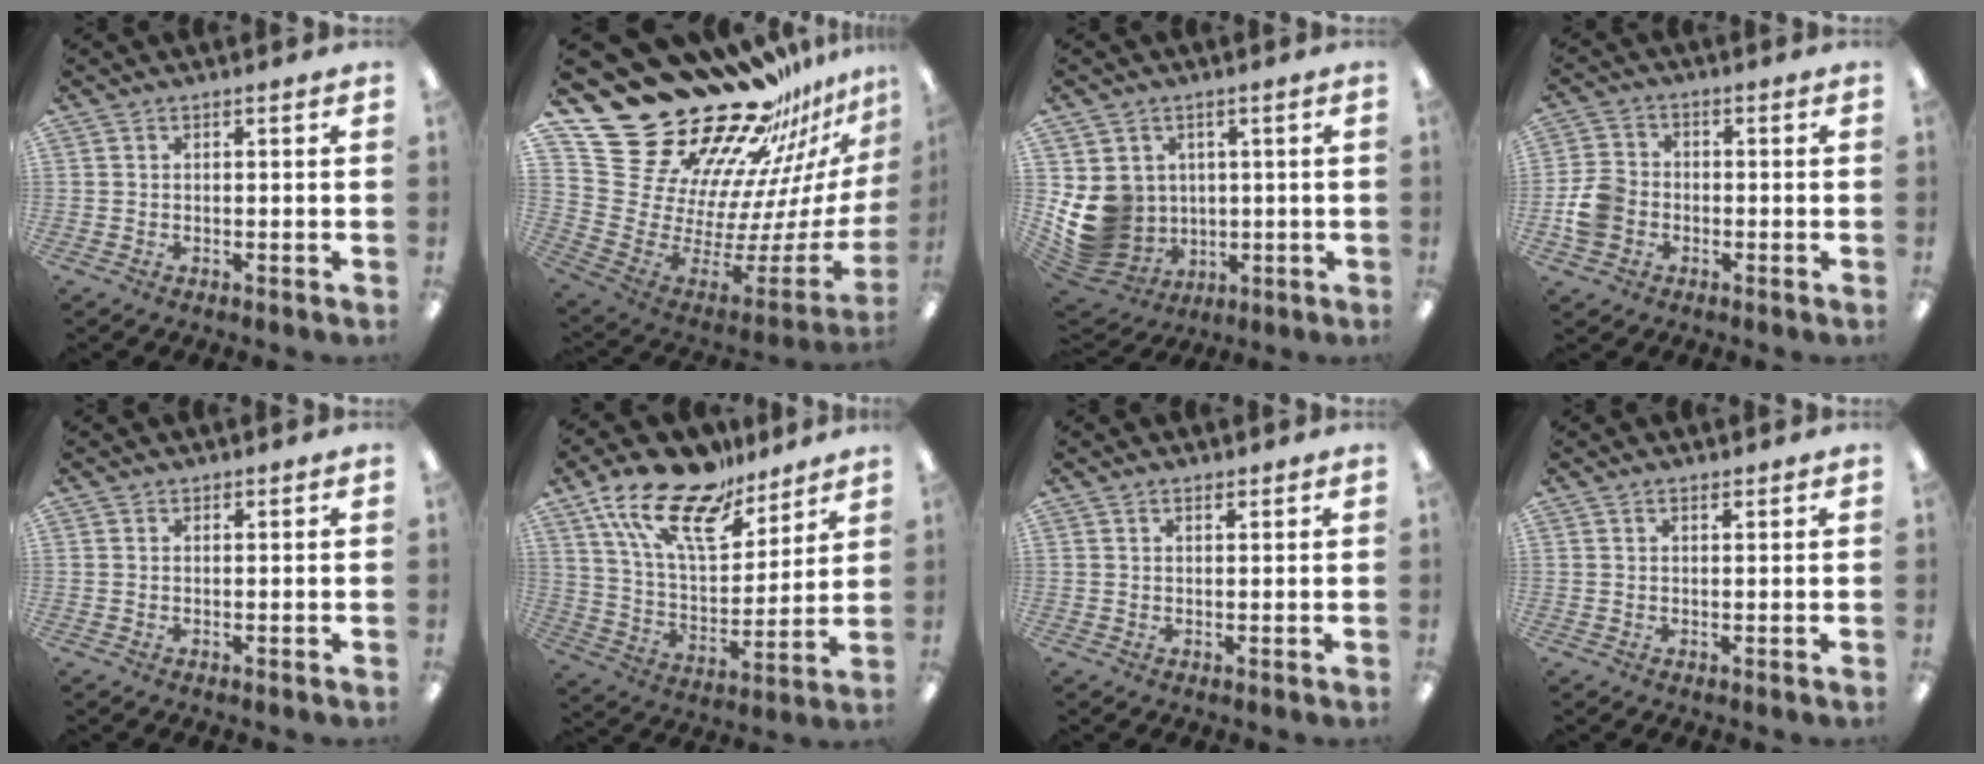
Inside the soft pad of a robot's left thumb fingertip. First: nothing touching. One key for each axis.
{"total": 29.8, "fx": 23.5, "fy": 14.3, "fz": 11.4, "tx": -0.140, "ty": -0.228, "tz": 0.478}
{"total": 11.8, "fx": 0.3, "fy": 11.0, "fz": 4.2, "tx": -0.110, "ty": -0.011, "tz": 0.020}
{"total": 7.7, "fx": -1.9, "fy": 6.4, "fz": 3.7, "tx": -0.075, "ty": 0.019, "tz": -0.034}
{"total": 0.8, "fx": 0.7, "fy": 0.4, "fz": -0.1, "tx": 0.001, "ty": 0.000, "tz": 0.014}
{"total": 20.7, "fx": 14.8, "fy": 8.5, "fz": 11.7, "tx": -0.232, "ty": -0.082, "tz": 0.261}
{"total": 1.5, "fx": 1.2, "fy": 0.7, "fz": 0.5, "tx": -0.011, "ty": 0.000, "tz": 0.024}
{"total": 1.3, "fx": 1.1, "fy": 0.6, "fz": 0.5, "tx": -0.011, "ty": -0.001, "tz": 0.021}